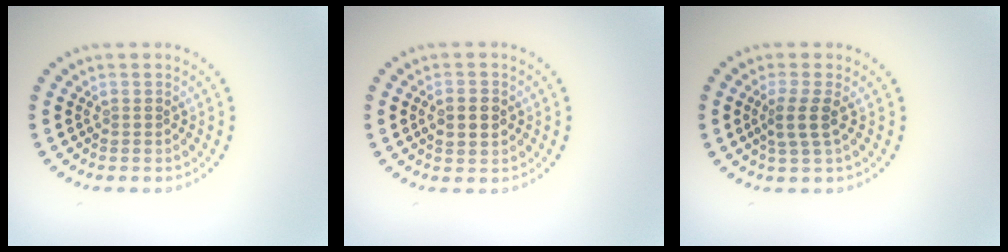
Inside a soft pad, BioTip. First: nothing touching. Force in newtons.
{"total": 2.9, "press": 2.9, "slide": 0.2}
{"total": 2.2, "press": 1.8, "slide": 1.3}